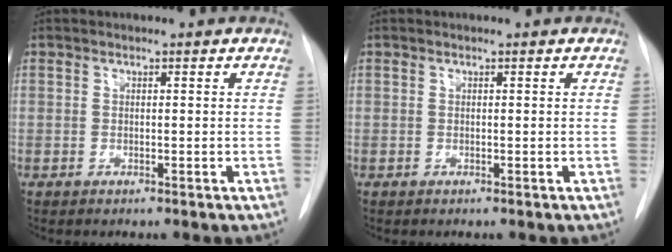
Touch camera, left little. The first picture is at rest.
{"total": 0.0}